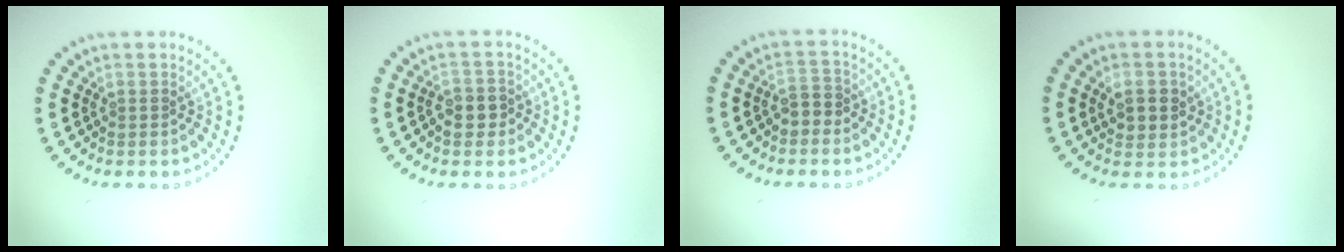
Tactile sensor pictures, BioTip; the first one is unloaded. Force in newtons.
{"total": 1.7, "press": 1.6, "slide": 0.5}
{"total": 1.7, "press": 1.6, "slide": 0.7}
{"total": 2.6, "press": 2.5, "slide": 0.7}